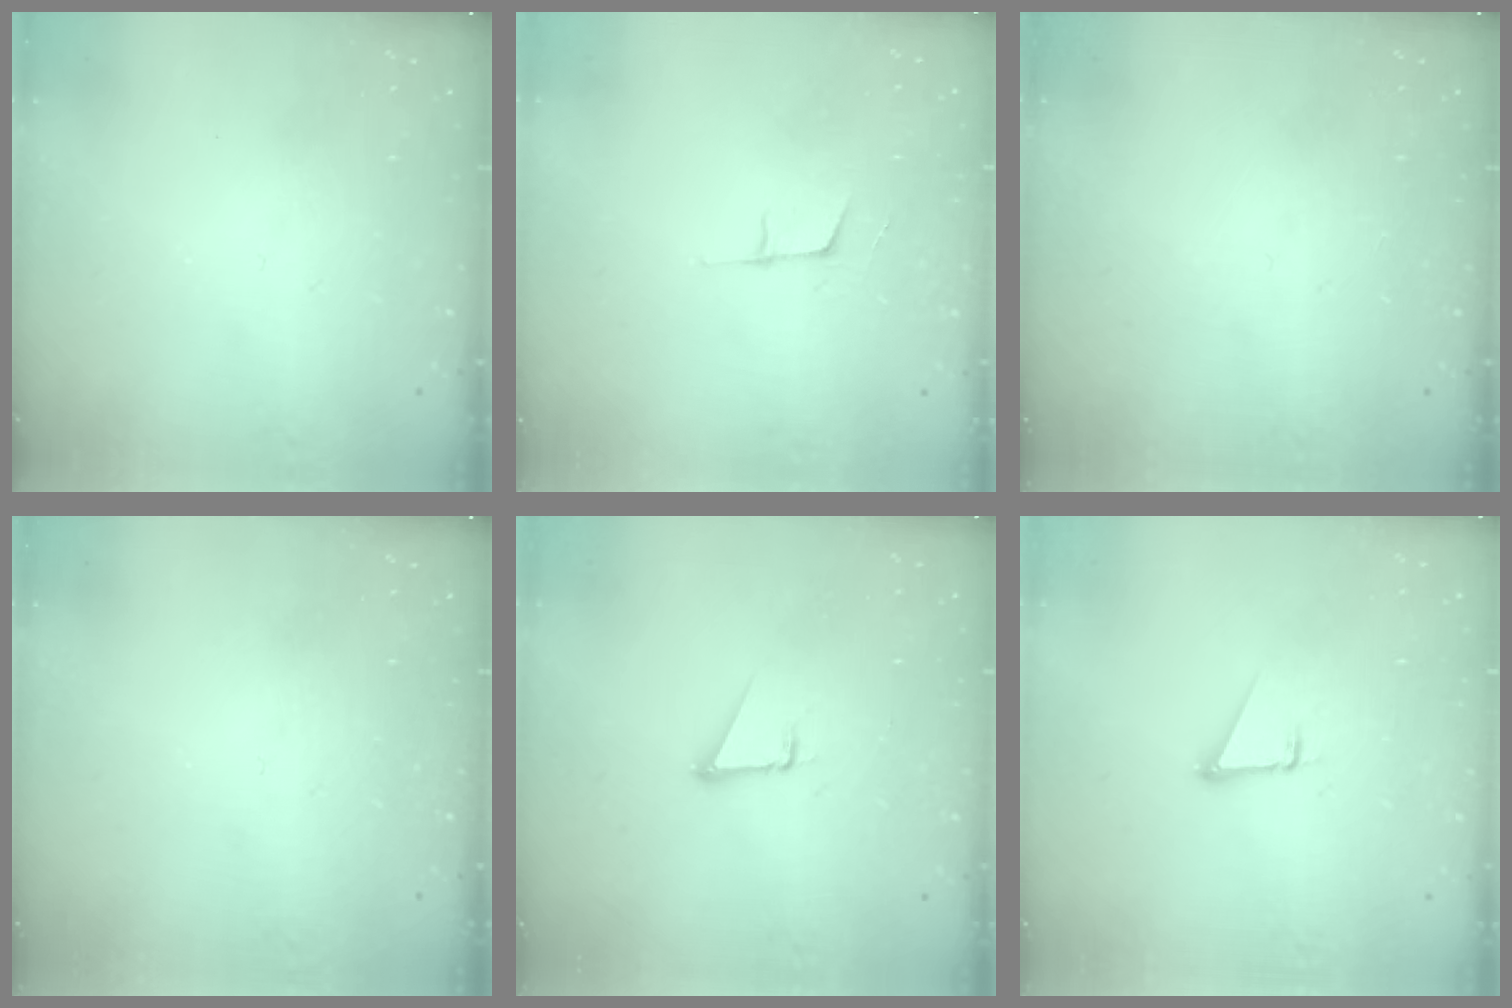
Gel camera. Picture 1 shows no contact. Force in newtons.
{"total": 5.1, "press": 4.3, "slide": 2.6}
{"total": 0.0}
{"total": 0.0}
{"total": 1.9, "press": 1.9, "slide": 0.1}
{"total": 1.9, "press": 1.9, "slide": 0.0}